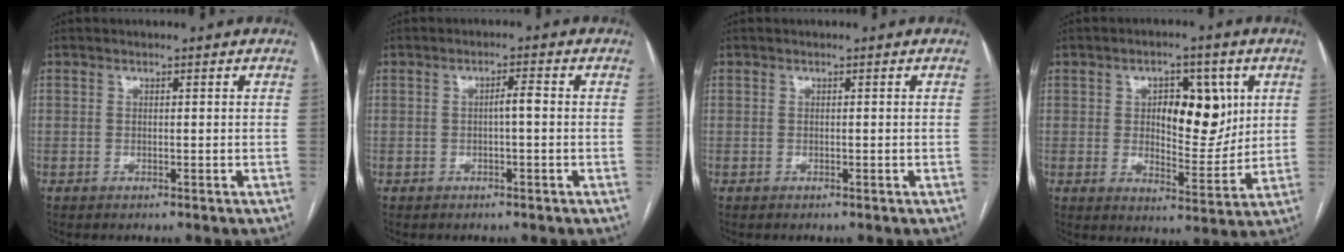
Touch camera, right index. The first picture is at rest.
{"total": 1.9, "force": [-0.2, 0.2, 1.9], "torque": [-0.032, 0.004, -0.001]}
{"total": 0.0}
{"total": 9.7, "force": [2.6, 4.6, 8.2], "torque": [-0.112, 0.010, 0.045]}